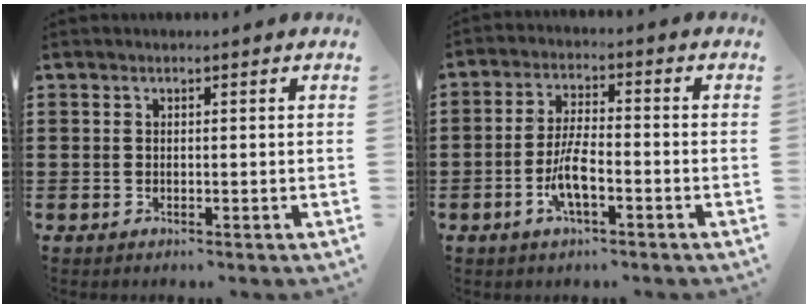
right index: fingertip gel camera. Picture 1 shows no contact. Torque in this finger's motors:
{"motor_torque": [1.80, 0.34, 0.49, 0.19]}